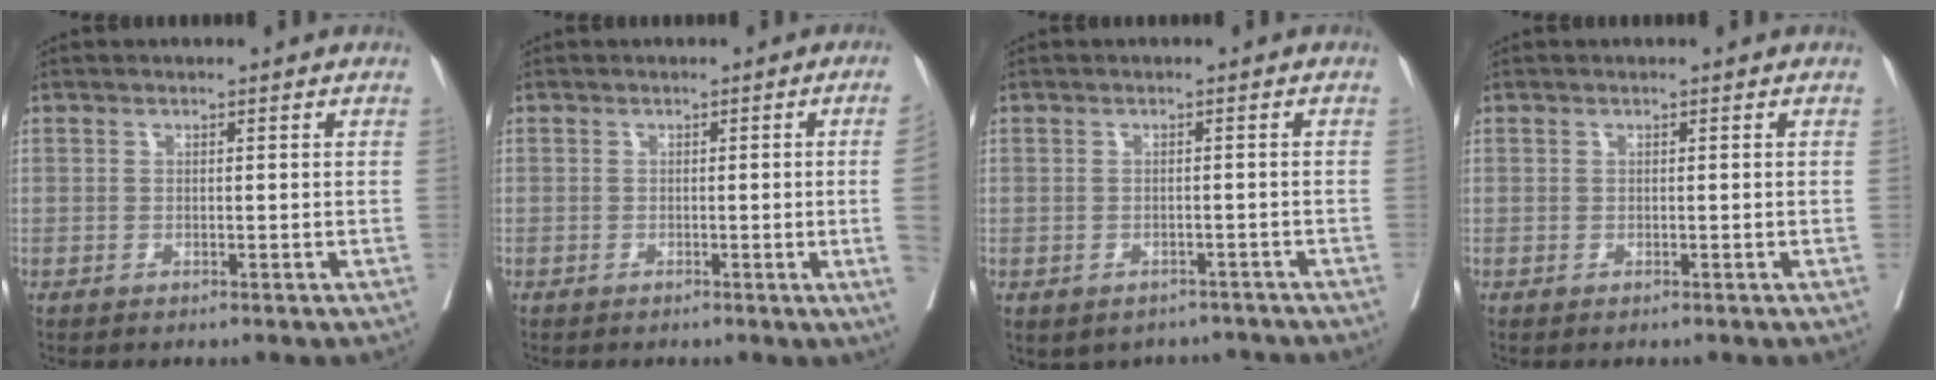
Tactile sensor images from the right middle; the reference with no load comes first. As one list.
[{"total": 4.8, "force": [-0.6, -2.0, 4.4], "torque": [-0.051, -0.011, -0.006]}, {"total": 5.8, "force": [-4.8, 3.2, 0.6], "torque": [0.004, 0.019, -0.056]}, {"total": 0.0}]